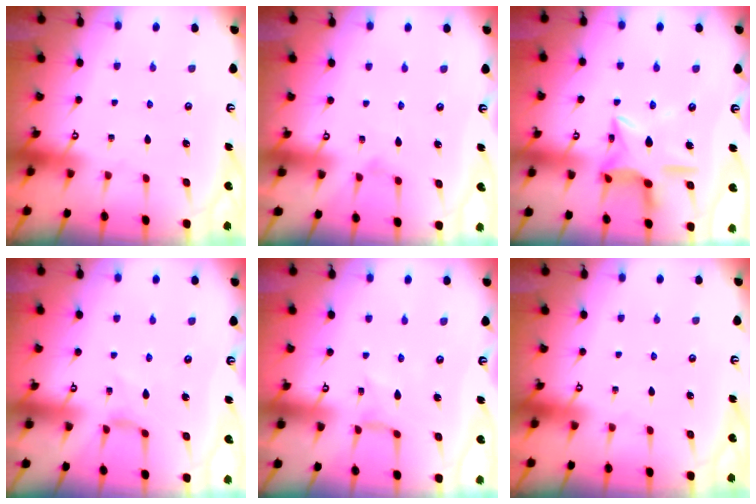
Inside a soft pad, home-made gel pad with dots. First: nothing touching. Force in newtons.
{"total": 1.6, "press": 1.6, "slide": 0.2}
{"total": 13.3, "press": 13.3, "slide": 0.9}
{"total": 0.8, "press": 0.8, "slide": 0.3}
{"total": 0.0}
{"total": 0.0}